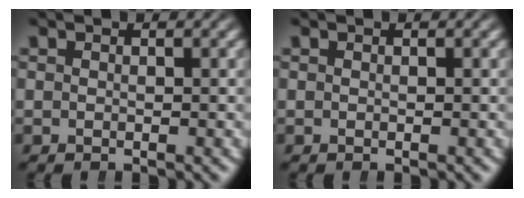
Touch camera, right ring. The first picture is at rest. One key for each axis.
{"total": 0.0}